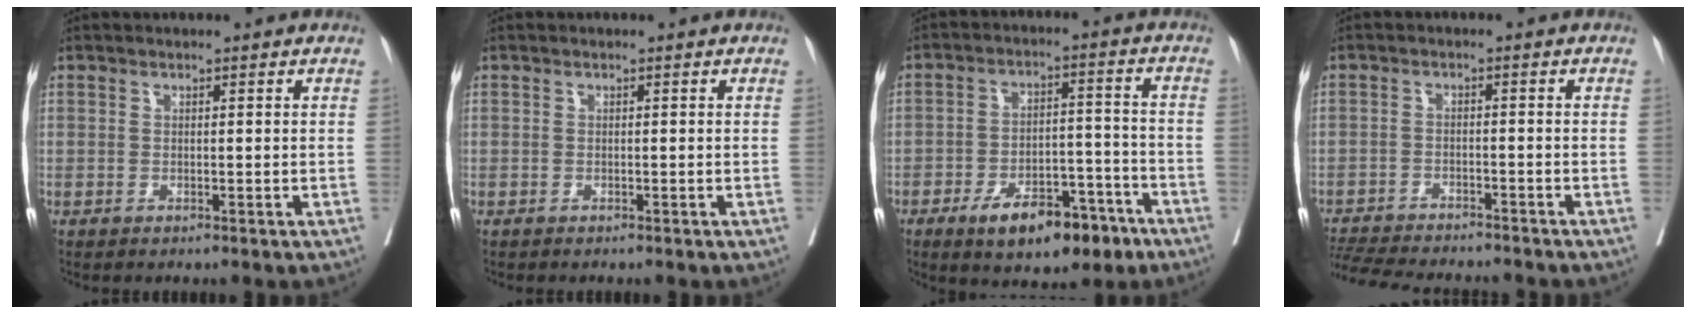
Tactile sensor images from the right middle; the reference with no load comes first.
{"total": 0.0}
{"total": 11.7, "force": [-7.2, 4.9, 7.9], "torque": [-0.110, 0.013, -0.106]}
{"total": 13.2, "force": [-12.2, 2.0, 4.7], "torque": [-0.092, -0.012, -0.178]}